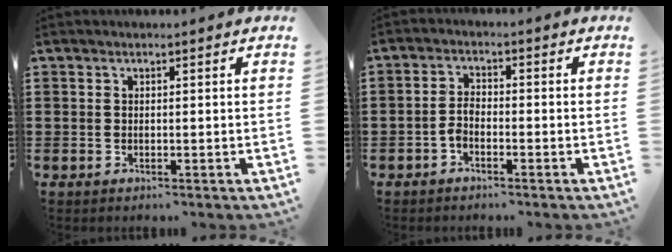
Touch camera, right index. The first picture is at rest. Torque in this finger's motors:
{"motor_torque": [1.13, 1.01, 0.05, 0.06]}